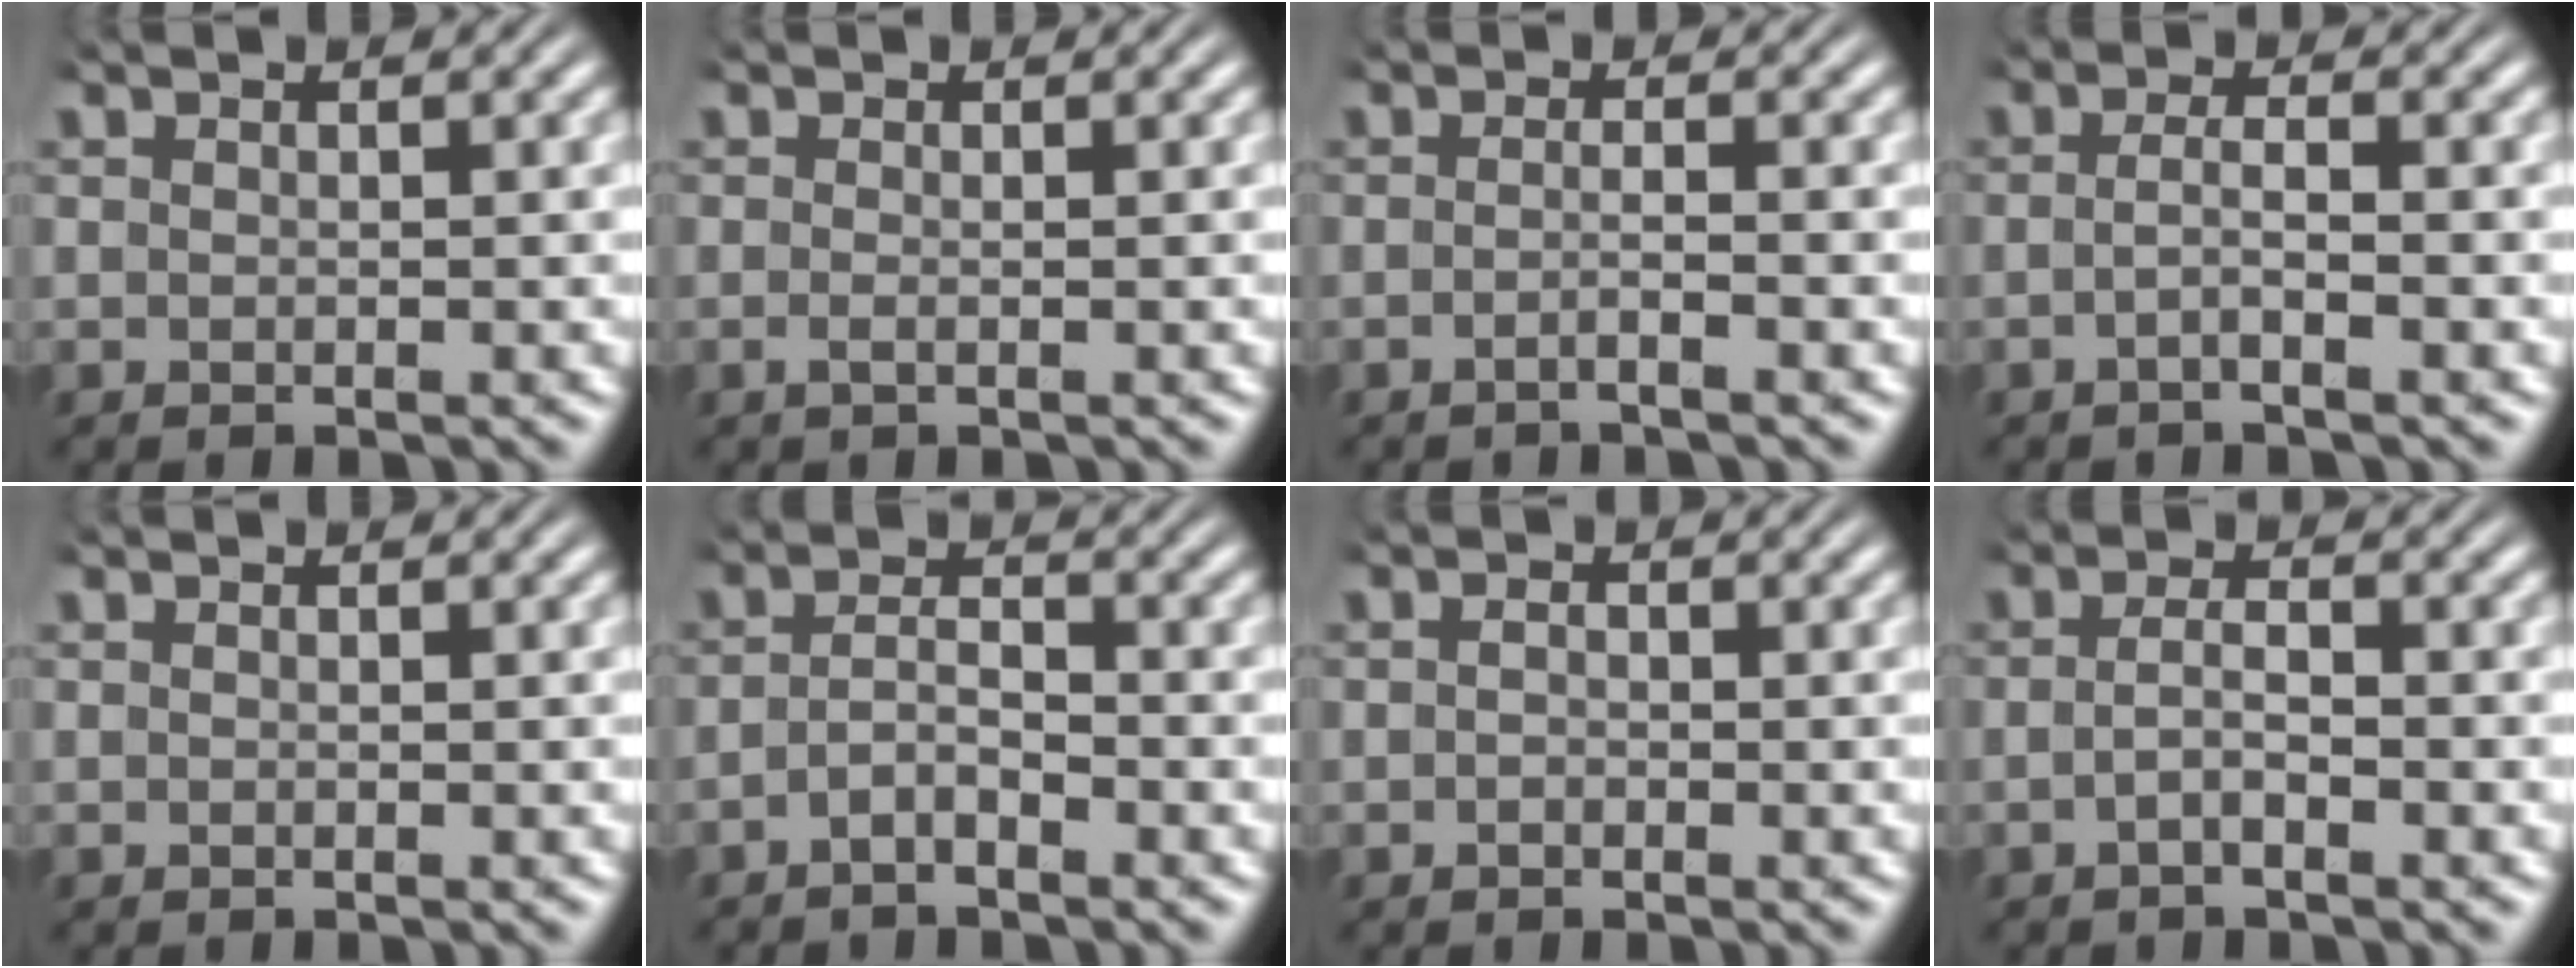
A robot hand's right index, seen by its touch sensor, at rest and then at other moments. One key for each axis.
{"total": 0.7, "fx": -0.6, "fy": 0.0, "fz": 0.4, "tx": -0.016, "ty": -0.009, "tz": -0.007}
{"total": 1.5, "fx": -1.2, "fy": -0.3, "fz": 1.0, "tx": -0.021, "ty": -0.004, "tz": -0.023}
{"total": 2.2, "fx": -1.2, "fy": 0.0, "fz": 1.9, "tx": -0.036, "ty": -0.006, "tz": -0.022}
{"total": 0.0}
{"total": 2.9, "fx": -2.0, "fy": 1.2, "fz": 1.6, "tx": -0.035, "ty": -0.012, "tz": -0.035}
{"total": 0.7, "fx": -0.4, "fy": 0.4, "fz": 0.4, "tx": -0.007, "ty": -0.006, "tz": -0.008}
{"total": 2.3, "fx": -1.3, "fy": 0.6, "fz": 1.8, "tx": -0.036, "ty": -0.007, "tz": -0.022}